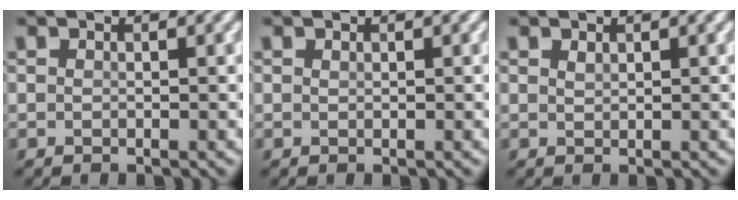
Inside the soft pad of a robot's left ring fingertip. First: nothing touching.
{"total": 0.0}
{"total": 0.6, "force": [0.5, 0.2, 0.3], "torque": [-0.007, -0.001, 0.012]}